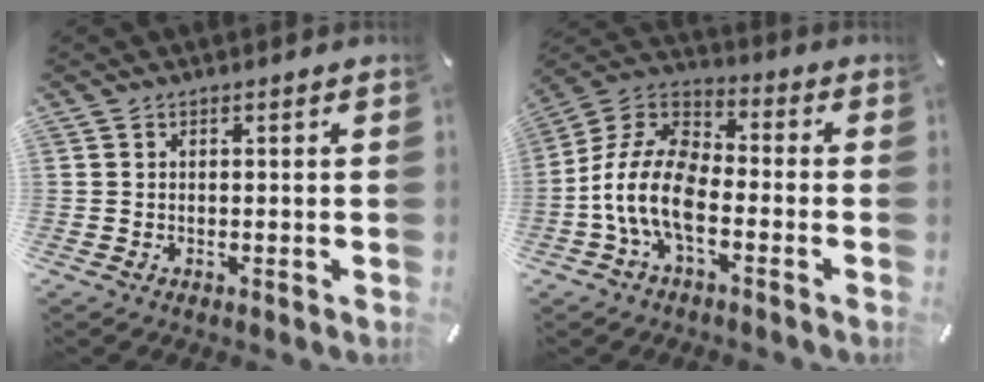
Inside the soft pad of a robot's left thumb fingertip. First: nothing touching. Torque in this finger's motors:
{"motor_torque": [-0.09, 1.62, 0.93, -0.32, 0.64]}